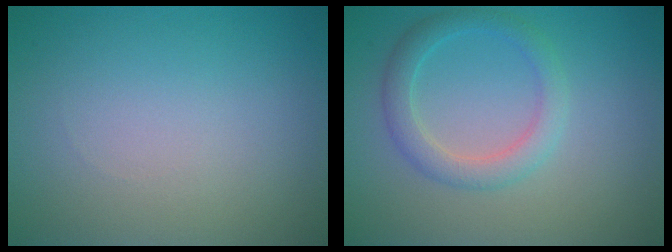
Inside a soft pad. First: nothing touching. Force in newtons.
{"total": 2.9, "press": 2.9, "slide": 0.1}